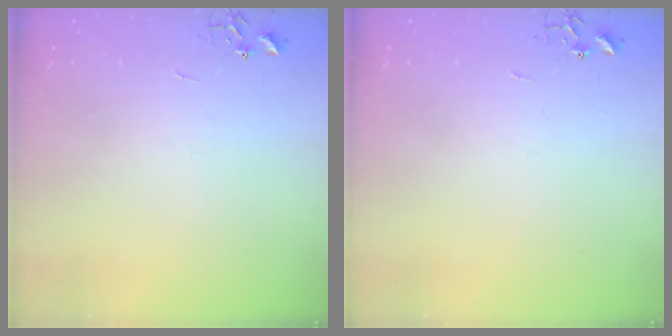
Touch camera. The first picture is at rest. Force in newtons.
{"total": 0.0}